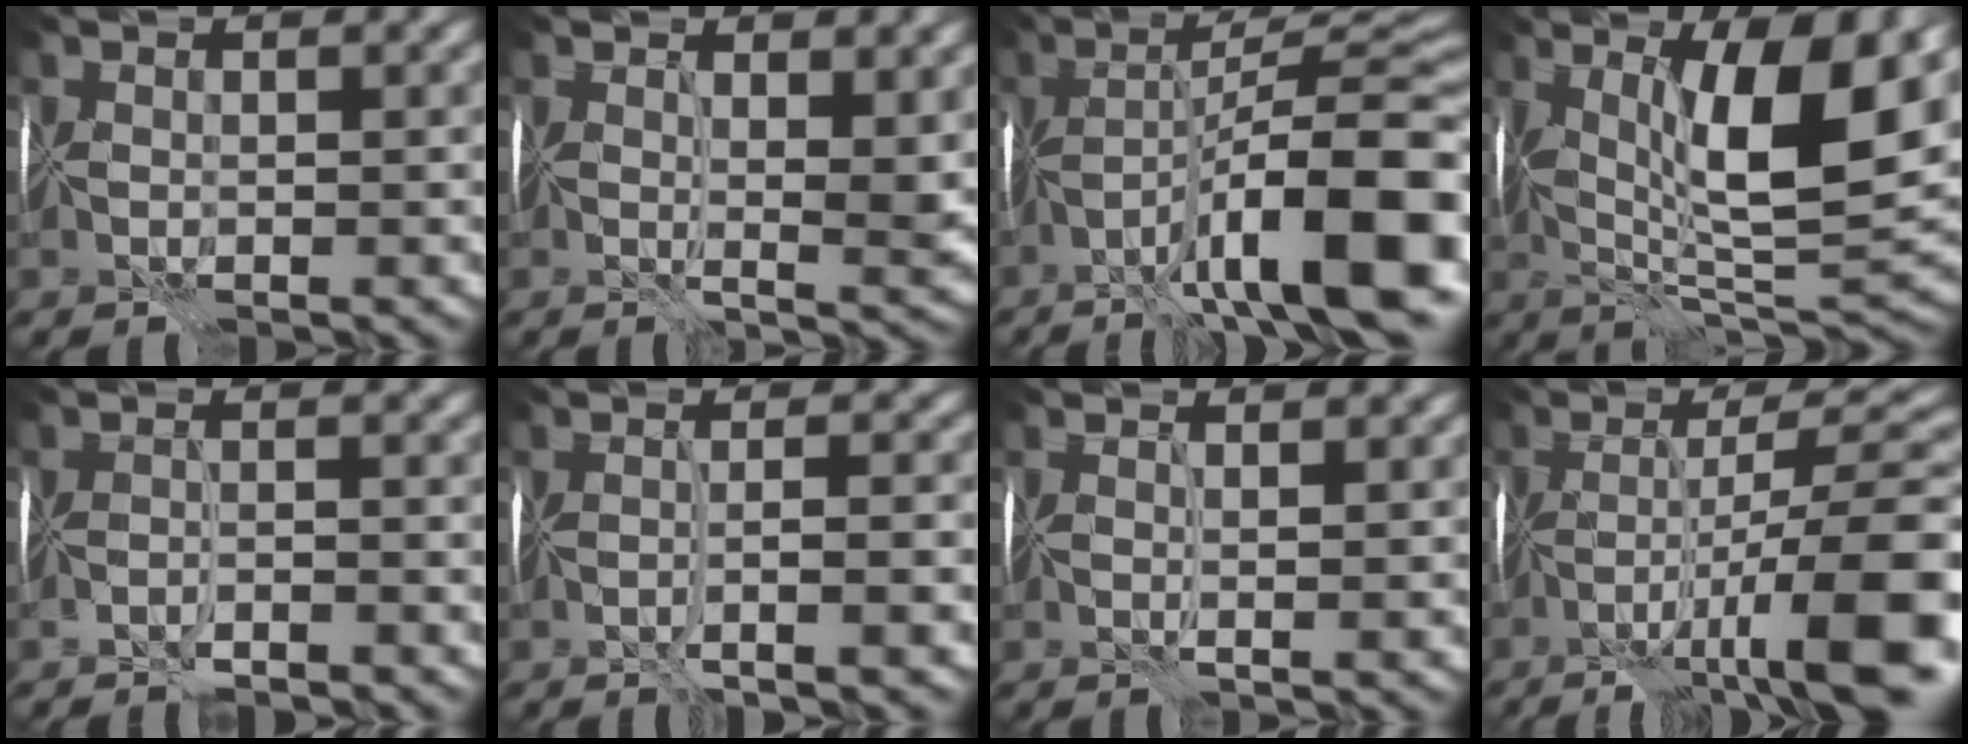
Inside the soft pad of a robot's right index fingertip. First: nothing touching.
{"total": 4.8, "force": [1.5, 1.4, 4.3], "torque": [-0.064, -0.011, 0.028]}
{"total": 14.2, "force": [-4.8, 3.4, 12.9], "torque": [-0.191, 0.016, -0.072]}
{"total": 12.4, "force": [2.8, 3.5, 11.6], "torque": [-0.185, -0.002, 0.047]}
{"total": 2.0, "force": [-1.9, 0.1, 0.7], "torque": [-0.008, -0.004, -0.036]}
{"total": 3.5, "force": [-1.3, 0.6, 3.2], "torque": [-0.041, -0.003, -0.024]}
{"total": 1.3, "force": [0.5, 0.0, 1.2], "torque": [-0.018, -0.001, 0.005]}
{"total": 14.1, "force": [-4.3, 3.4, 13.0], "torque": [-0.195, 0.004, -0.066]}